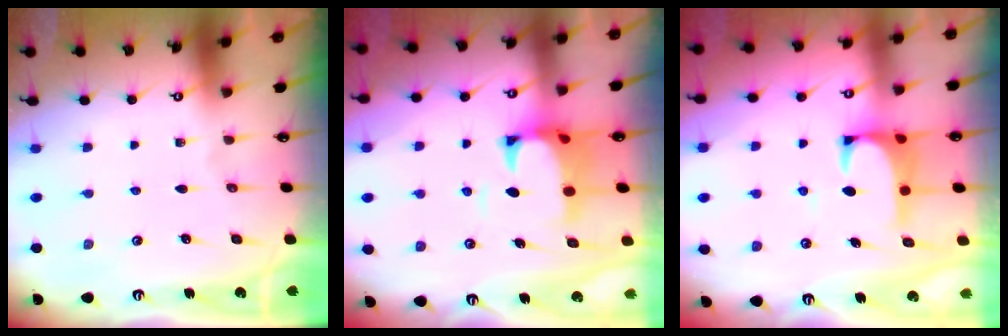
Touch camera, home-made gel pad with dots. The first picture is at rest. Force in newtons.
{"total": 2.6, "press": 2.4, "slide": 1.1}
{"total": 2.5, "press": 2.4, "slide": 0.8}